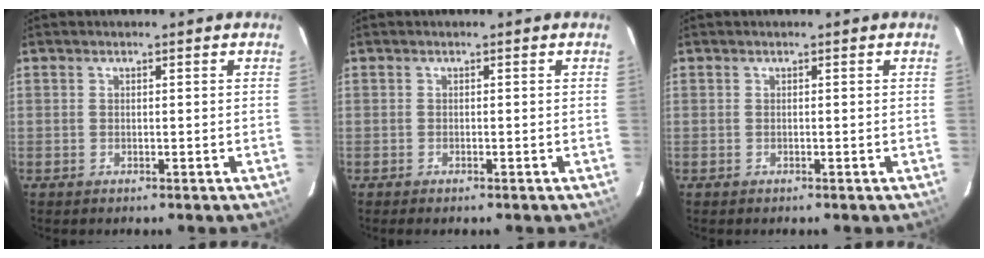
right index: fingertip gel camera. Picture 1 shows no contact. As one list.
[{"total": 0.5, "force": [-0.4, 0.1, 0.2], "torque": [-0.005, -0.001, -0.009]}, {"total": 0.0}]